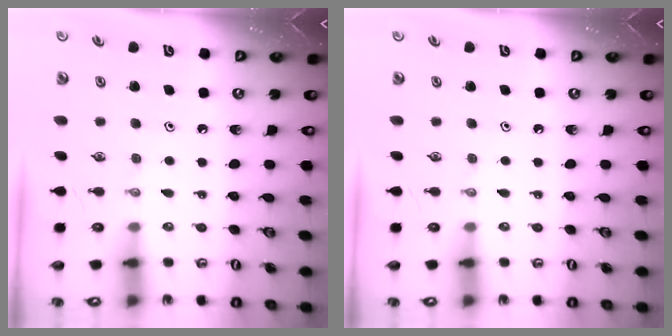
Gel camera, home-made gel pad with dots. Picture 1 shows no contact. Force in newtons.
{"total": 0.0}